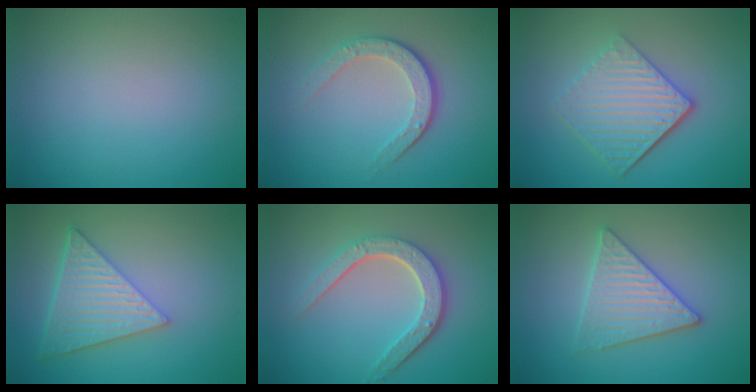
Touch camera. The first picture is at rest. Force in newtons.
{"total": 3.6, "press": 2.7, "slide": 2.5}
{"total": 5.6, "press": 3.9, "slide": 4.1}
{"total": 6.8, "press": 4.9, "slide": 4.7}
{"total": 4.6, "press": 3.6, "slide": 3.0}
{"total": 3.7, "press": 3.7, "slide": 0.4}